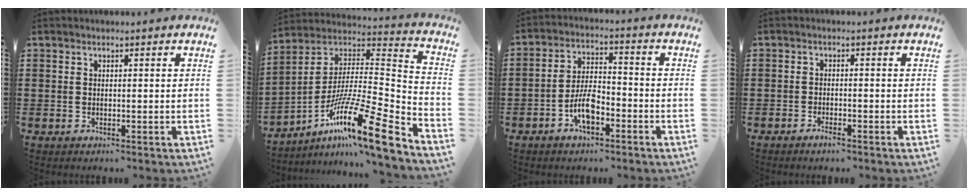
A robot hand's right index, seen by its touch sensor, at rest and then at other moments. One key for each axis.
{"total": 16.4, "fx": -10.4, "fy": 2.2, "fz": 12.5, "tx": -0.221, "ty": 0.001, "tz": -0.189}
{"total": 6.5, "fx": -3.3, "fy": 2.7, "fz": 5.0, "tx": -0.114, "ty": 0.002, "tz": -0.068}
{"total": 1.4, "fx": -1.2, "fy": 0.4, "fz": 0.5, "tx": -0.012, "ty": -0.002, "tz": -0.021}